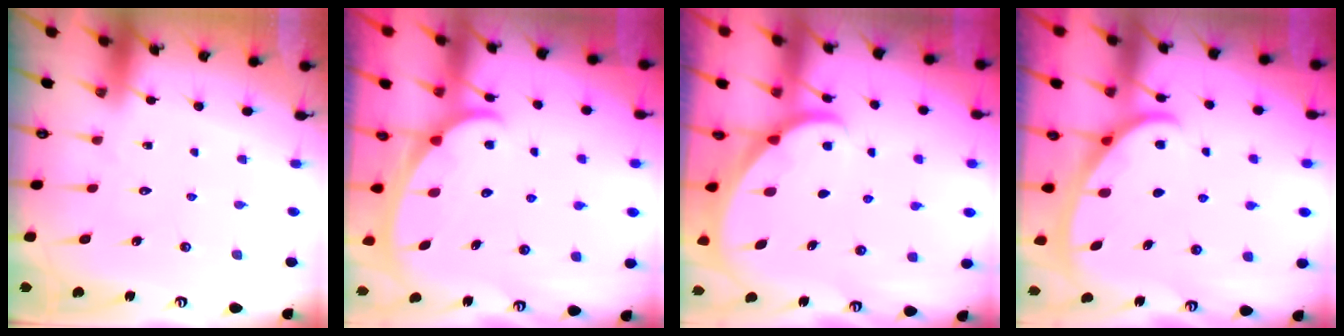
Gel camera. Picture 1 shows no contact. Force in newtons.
{"total": 2.3, "press": 2.3, "slide": 0.4}
{"total": 1.9, "press": 1.8, "slide": 0.2}
{"total": 2.8, "press": 2.8, "slide": 0.4}